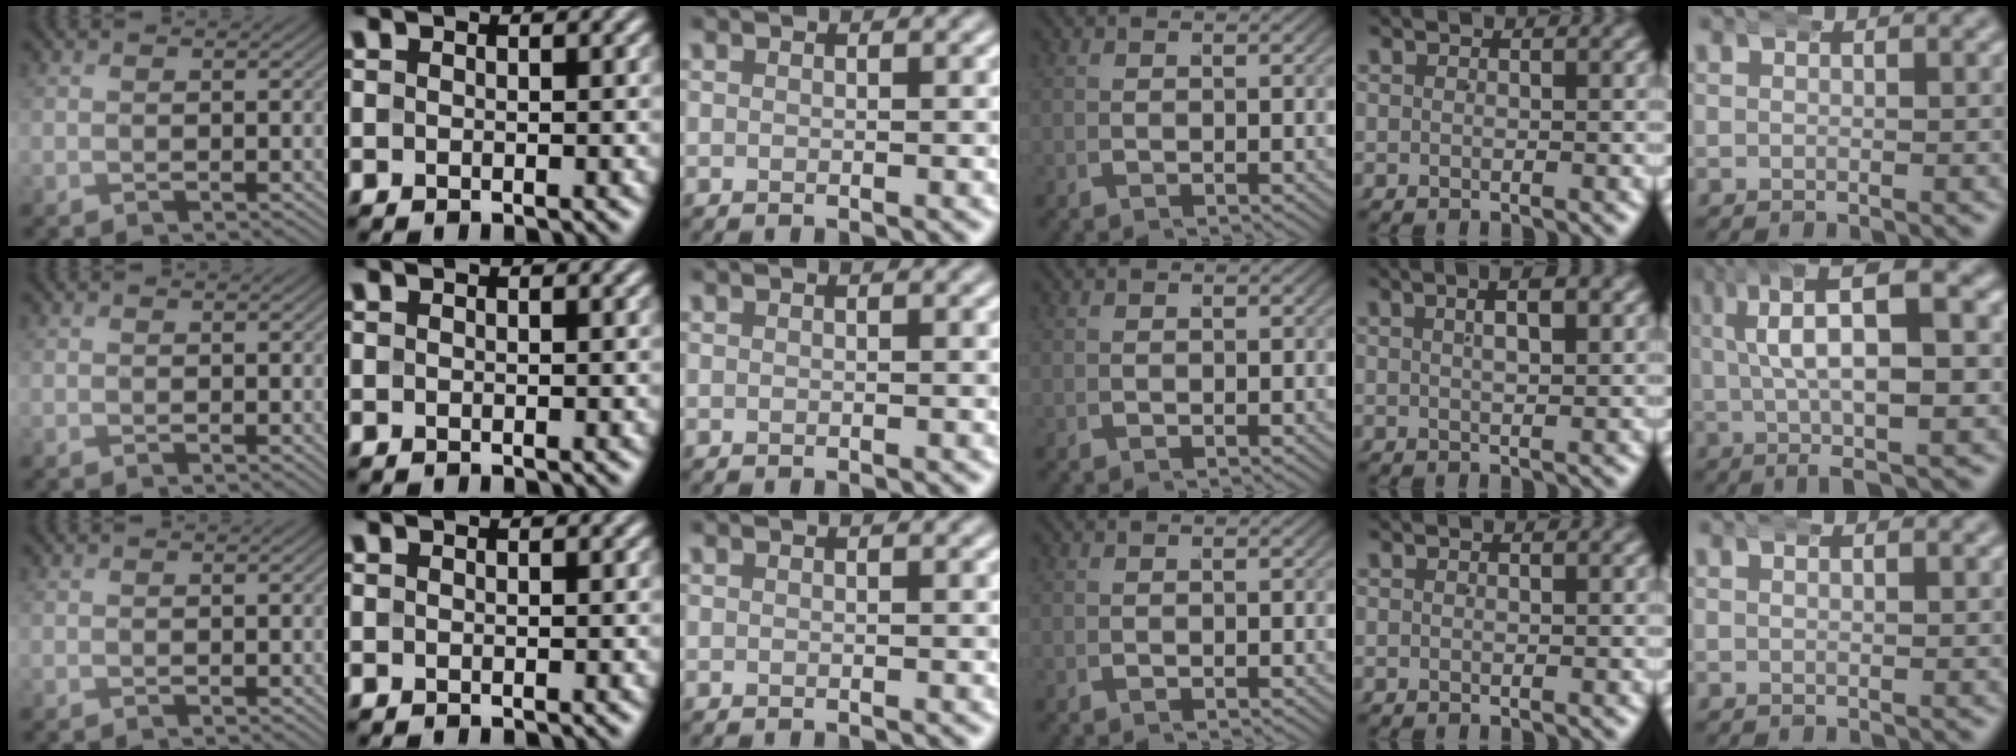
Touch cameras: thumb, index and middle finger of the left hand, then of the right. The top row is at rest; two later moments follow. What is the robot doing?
{"motion": "wrap", "object": "arm wrap"}